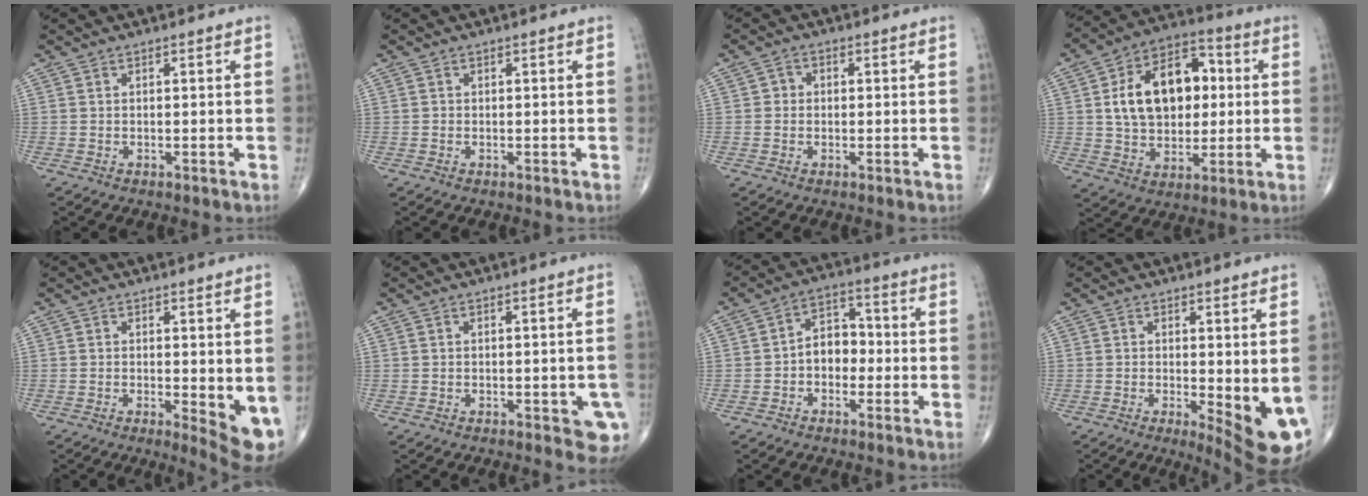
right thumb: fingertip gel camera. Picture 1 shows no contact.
{"total": 0.0}
{"total": 2.2, "force": [0.0, 2.0, 0.9], "torque": [-0.001, 0.007, -0.005]}
{"total": 18.3, "force": [2.7, 12.3, 13.3], "torque": [-0.183, 0.019, 0.044]}
{"total": 6.8, "force": [-0.6, 2.0, 6.4], "torque": [-0.083, -0.017, -0.006]}
{"total": 5.8, "force": [-2.0, 2.3, 4.9], "torque": [-0.037, -0.001, -0.021]}
{"total": 6.7, "force": [-1.3, 5.0, 4.2], "torque": [-0.039, 0.031, -0.037]}
{"total": 9.3, "force": [-1.4, 2.6, 8.8], "torque": [-0.114, -0.022, -0.014]}